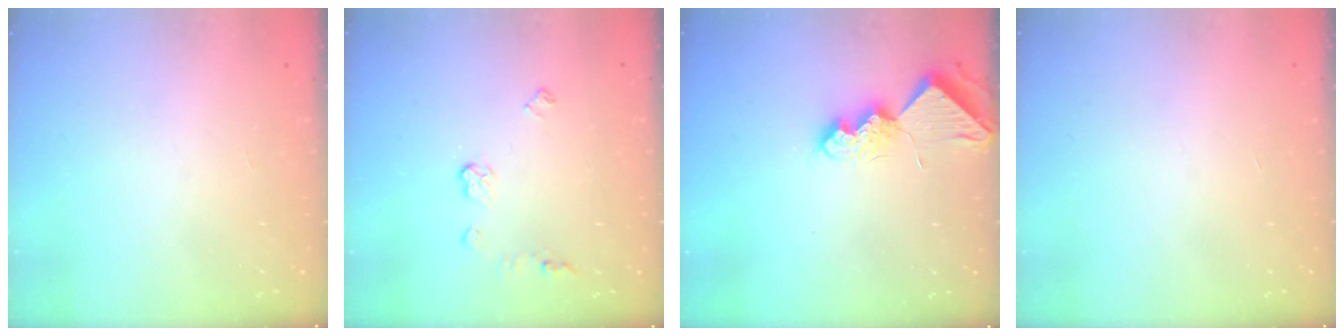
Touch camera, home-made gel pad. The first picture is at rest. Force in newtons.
{"total": 5.4, "press": 5.4, "slide": 0.7}
{"total": 10.0, "press": 9.9, "slide": 1.0}
{"total": 0.0}